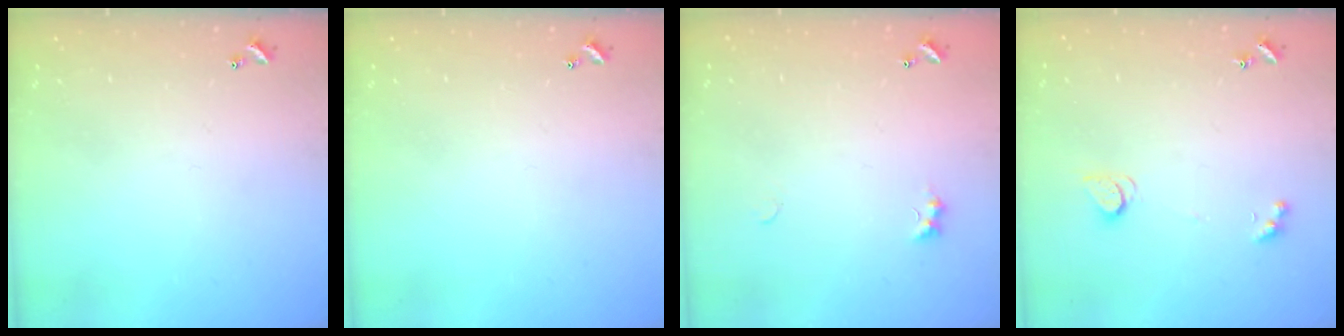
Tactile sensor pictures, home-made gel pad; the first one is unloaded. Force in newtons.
{"total": 0.0}
{"total": 1.4, "press": 1.3, "slide": 0.5}
{"total": 2.6, "press": 2.6, "slide": 0.5}